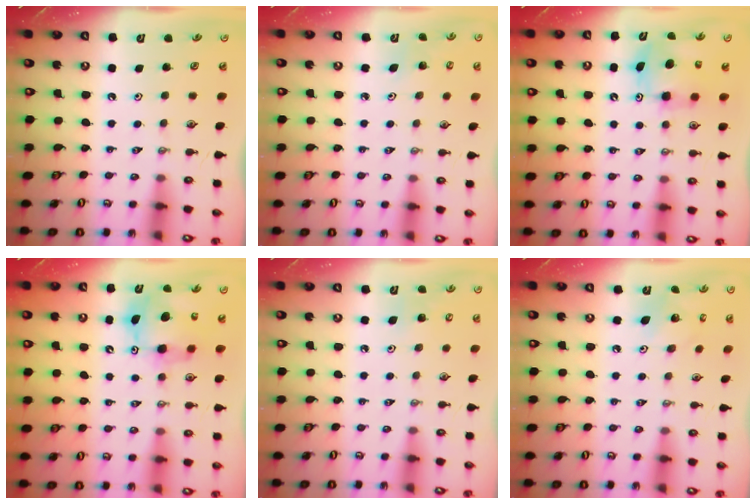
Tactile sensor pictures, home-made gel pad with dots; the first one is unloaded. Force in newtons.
{"total": 3.7, "press": 3.7, "slide": 0.4}
{"total": 7.4, "press": 7.4, "slide": 0.4}
{"total": 11.8, "press": 11.7, "slide": 1.1}
{"total": 6.0, "press": 5.8, "slide": 1.7}
{"total": 6.7, "press": 6.7, "slide": 0.3}